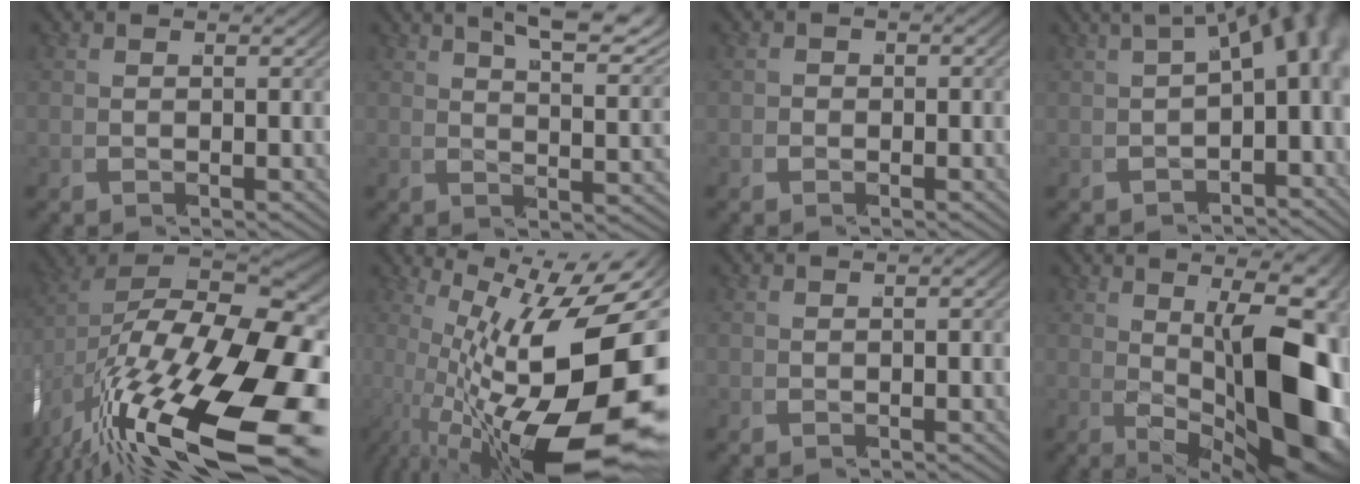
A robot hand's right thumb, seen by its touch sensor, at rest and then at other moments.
{"total": 6.8, "force": [4.1, 2.8, 4.6], "torque": [-0.049, 0.017, 0.048]}
{"total": 1.0, "force": [-0.7, 0.6, 0.0], "torque": [0.002, 0.002, -0.017]}
{"total": 11.1, "force": [1.2, 6.8, 8.7], "torque": [-0.086, 0.021, 0.001]}
{"total": 21.9, "force": [-7.1, 13.2, 15.9], "torque": [-0.274, -0.081, -0.089]}
{"total": 20.5, "force": [-2.6, 10.9, 17.2], "torque": [-0.272, -0.052, -0.017]}
{"total": 0.9, "force": [-0.1, 0.6, 0.7], "torque": [-0.006, 0.001, -0.002]}
{"total": 16.3, "force": [-1.2, 7.9, 14.3], "torque": [-0.215, -0.029, -0.002]}